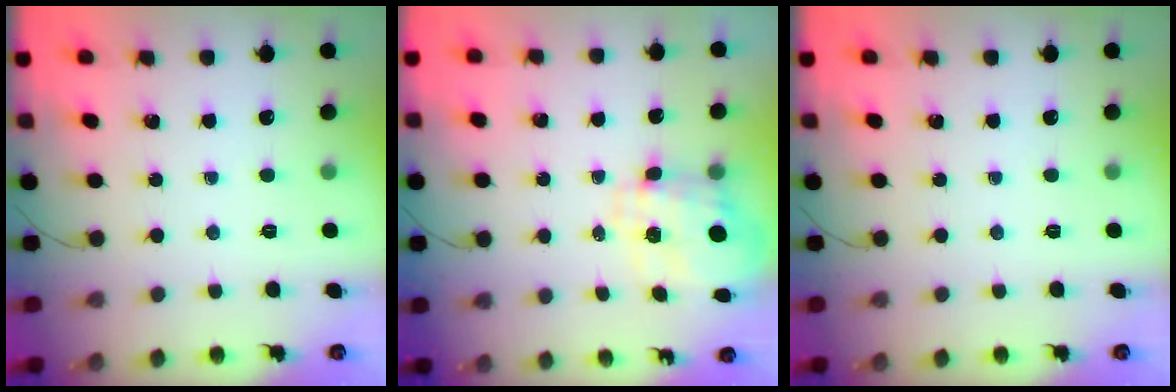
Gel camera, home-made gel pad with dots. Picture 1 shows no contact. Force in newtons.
{"total": 3.5, "press": 3.3, "slide": 1.1}
{"total": 0.0}